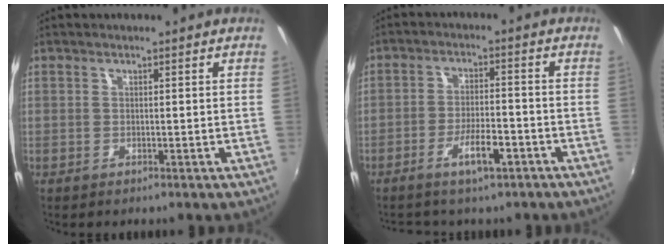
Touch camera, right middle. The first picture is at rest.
{"total": 5.8, "force": [-3.8, 1.8, 3.9], "torque": [-0.081, 0.003, -0.058]}